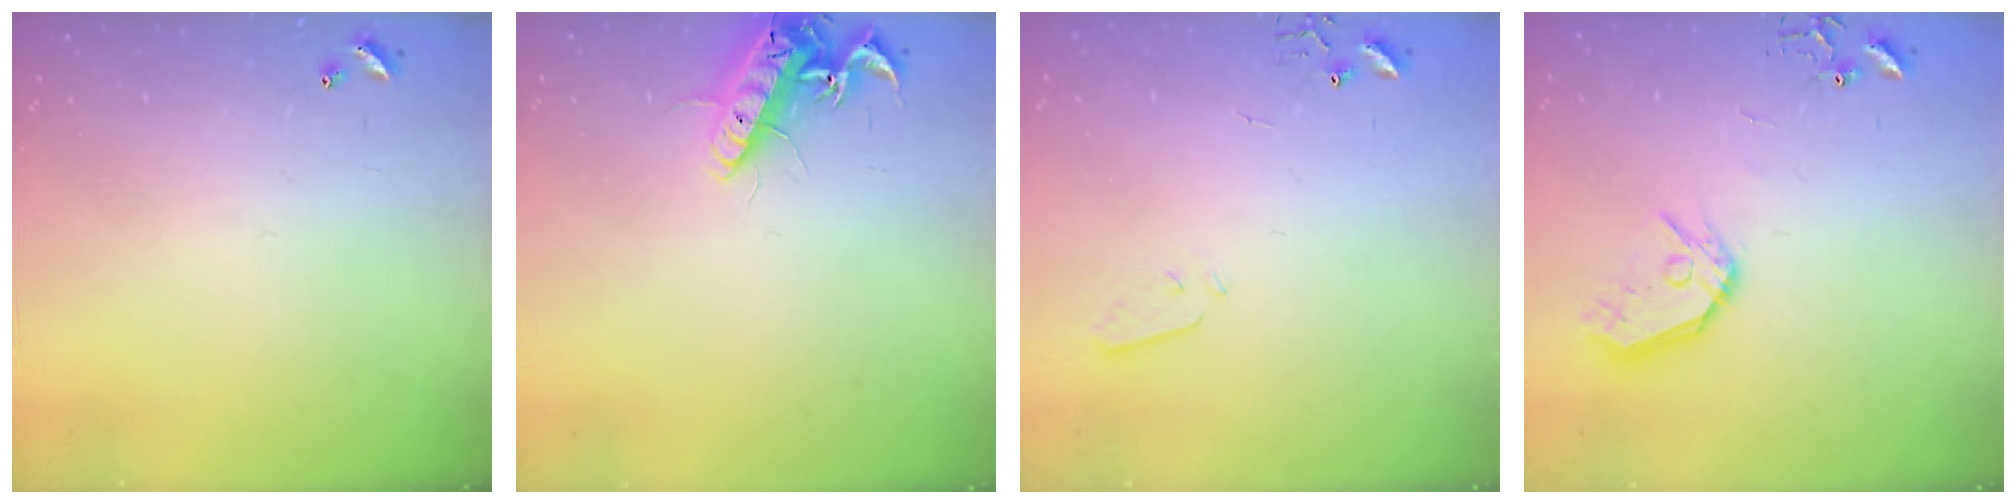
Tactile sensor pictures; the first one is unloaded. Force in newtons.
{"total": 14.2, "press": 14.2, "slide": 1.4}
{"total": 3.0, "press": 2.9, "slide": 0.7}
{"total": 11.3, "press": 11.2, "slide": 1.5}